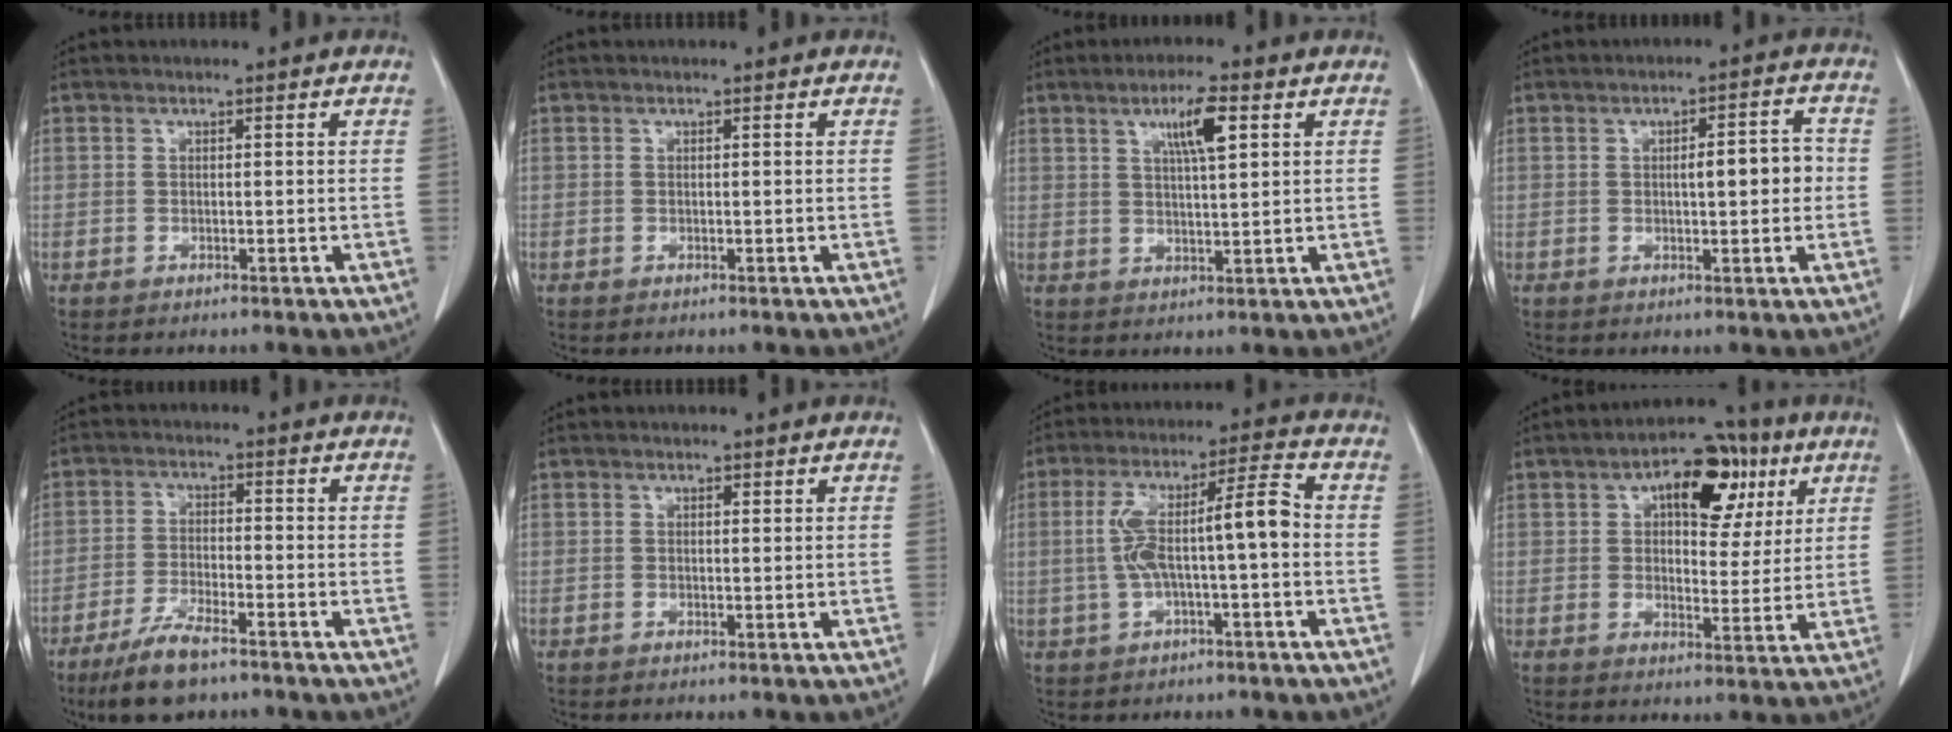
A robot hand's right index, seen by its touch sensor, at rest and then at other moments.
{"total": 0.0}
{"total": 6.2, "force": [2.8, 0.8, 5.5], "torque": [-0.095, 0.003, 0.047]}
{"total": 5.4, "force": [0.1, 1.4, 5.2], "torque": [-0.075, 0.013, 0.003]}
{"total": 7.8, "force": [-5.8, 1.8, 5.0], "torque": [-0.097, -0.014, -0.105]}
{"total": 0.5, "force": [0.4, 0.2, 0.3], "torque": [-0.002, -0.002, 0.004]}
{"total": 10.0, "force": [-0.6, 1.4, 9.9], "torque": [-0.180, 0.034, -0.013]}
{"total": 12.1, "force": [5.3, 6.1, 8.9], "torque": [-0.117, 0.030, 0.077]}